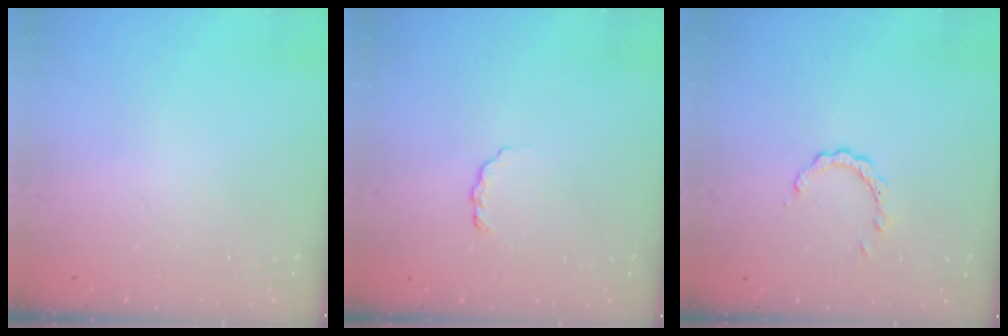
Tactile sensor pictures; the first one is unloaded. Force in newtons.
{"total": 2.6, "press": 2.6, "slide": 0.3}
{"total": 2.3, "press": 2.3, "slide": 0.3}